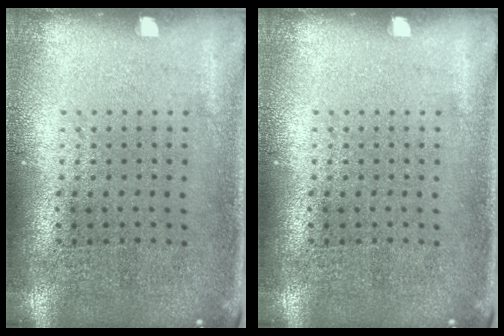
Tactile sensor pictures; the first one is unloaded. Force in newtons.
{"total": 0.0}